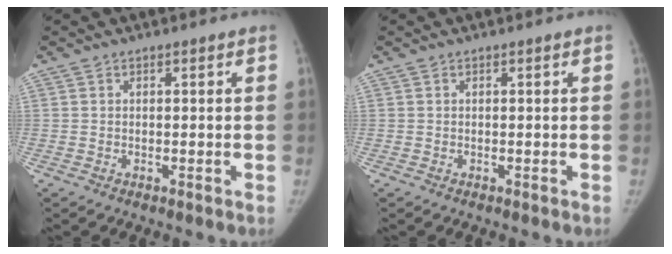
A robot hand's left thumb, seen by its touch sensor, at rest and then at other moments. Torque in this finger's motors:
{"motor_torque": [0.08, 0.01, 0.25, -0.24, 0.03]}